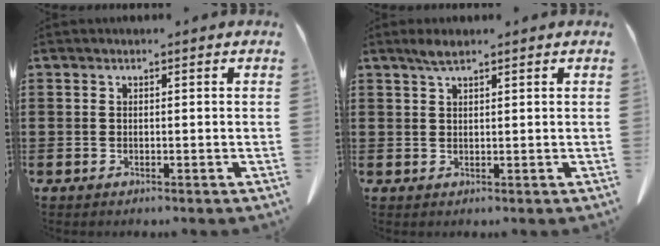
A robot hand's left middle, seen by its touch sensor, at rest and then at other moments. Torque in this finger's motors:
{"motor_torque": [0.14, 0.05, 0.04, 0.03]}